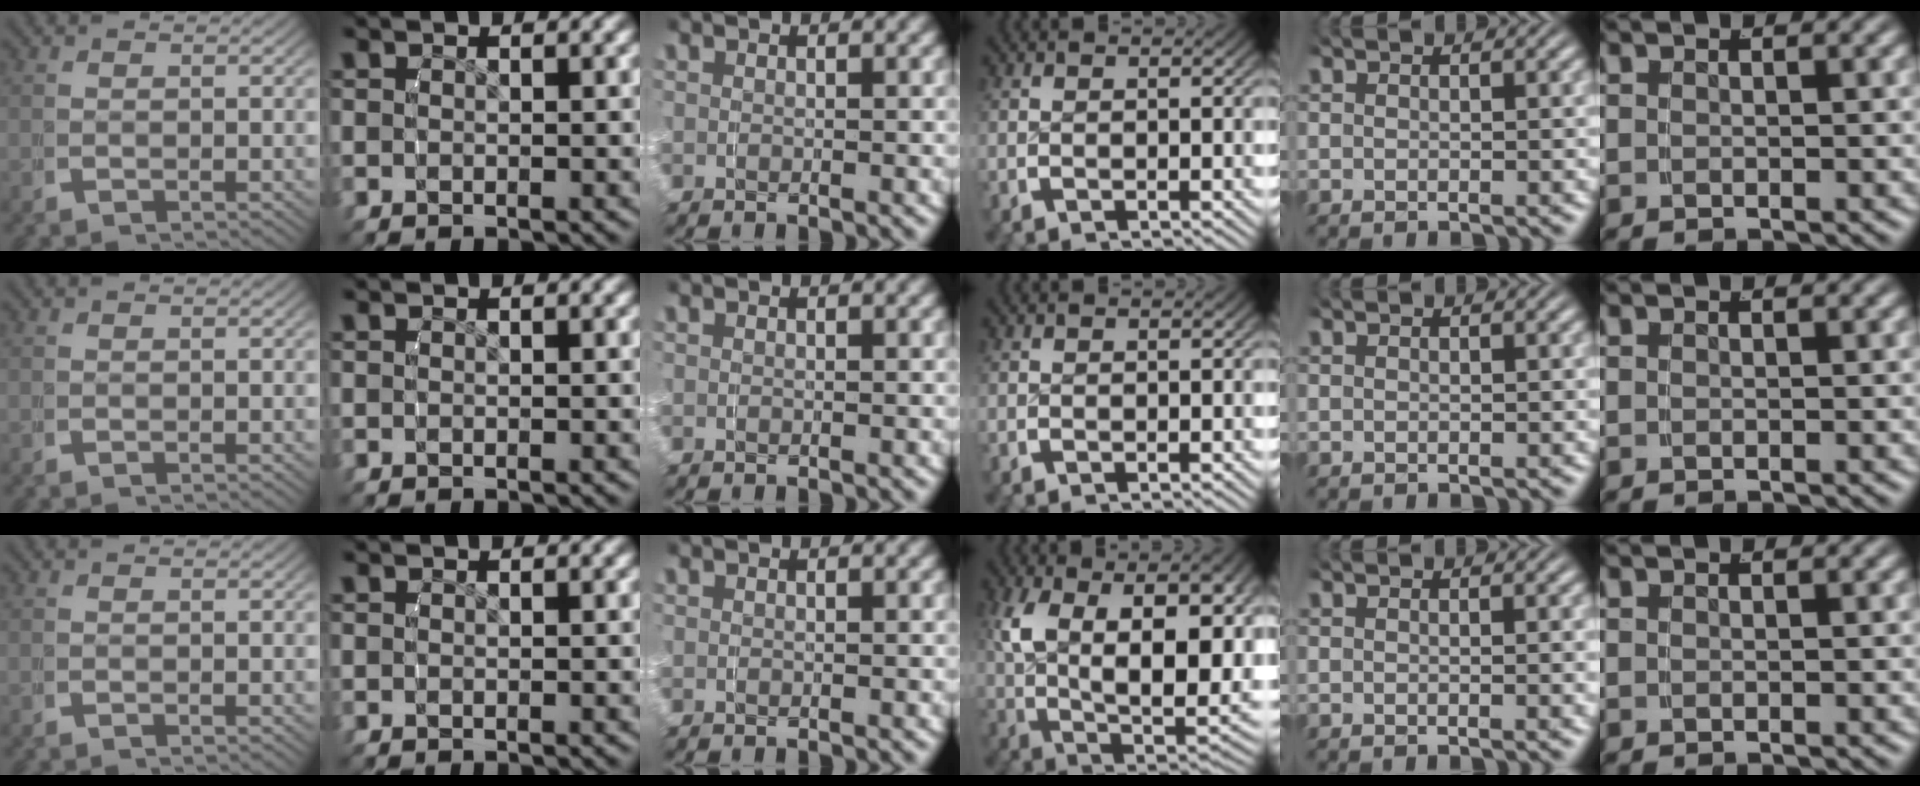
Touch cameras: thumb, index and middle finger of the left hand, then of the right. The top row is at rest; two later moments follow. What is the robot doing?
{"motion": "grasp_and_lifting", "object": "water bottle"}